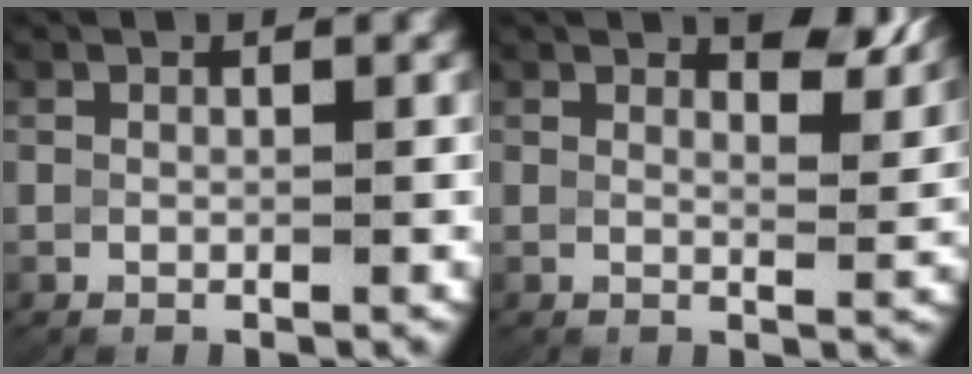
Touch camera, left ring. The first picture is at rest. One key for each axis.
{"total": 3.5, "fx": 2.8, "fy": 0.5, "fz": 2.0, "tx": -0.031, "ty": -0.009, "tz": 0.044}